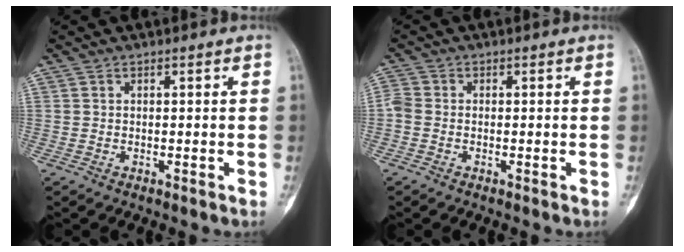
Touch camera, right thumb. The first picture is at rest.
{"total": 2.3, "force": [-0.6, 1.6, 1.6], "torque": [-0.044, 0.001, -0.024]}